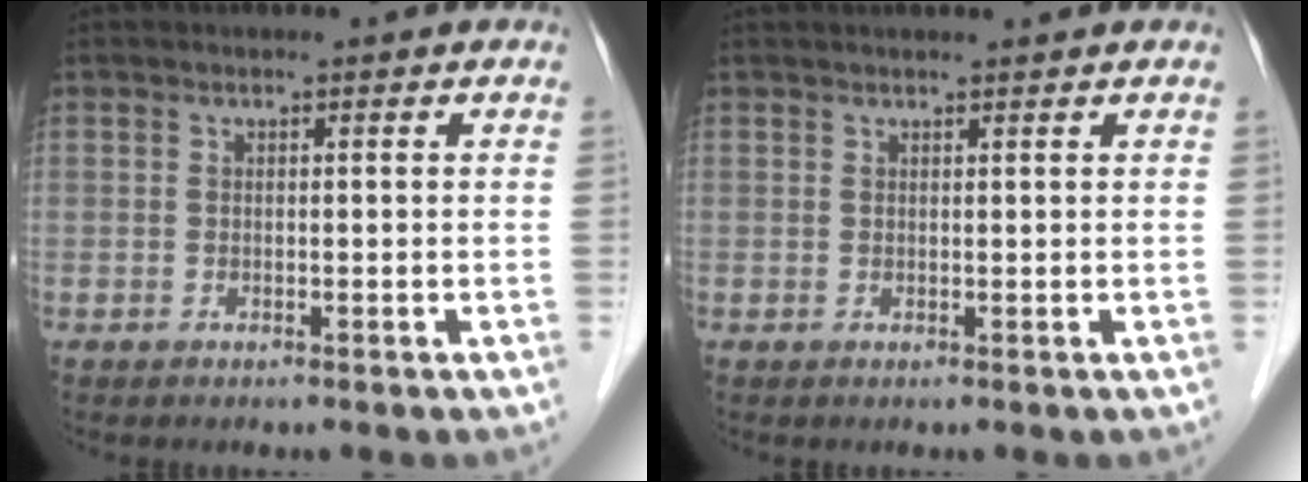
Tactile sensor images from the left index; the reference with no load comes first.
{"total": 2.7, "force": [2.5, -0.1, 1.0], "torque": [-0.009, 0.019, 0.033]}